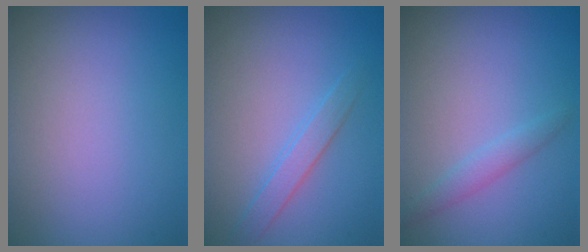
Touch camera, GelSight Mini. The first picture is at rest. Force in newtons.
{"total": 1.7, "press": 1.7, "slide": 0.1}
{"total": 1.4, "press": 1.4, "slide": 0.1}